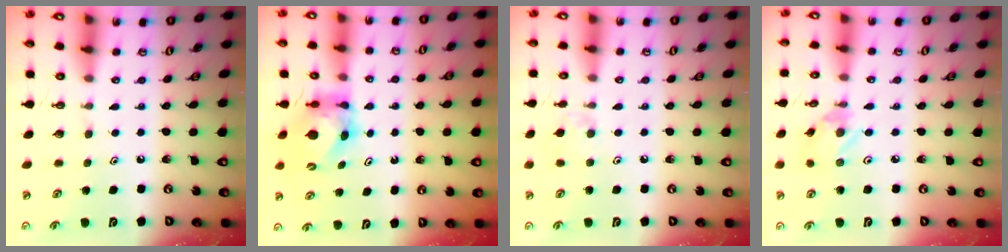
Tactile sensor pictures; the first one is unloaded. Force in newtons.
{"total": 5.9, "press": 5.9, "slide": 0.6}
{"total": 4.8, "press": 4.8, "slide": 0.7}
{"total": 1.8, "press": 1.8, "slide": 0.2}